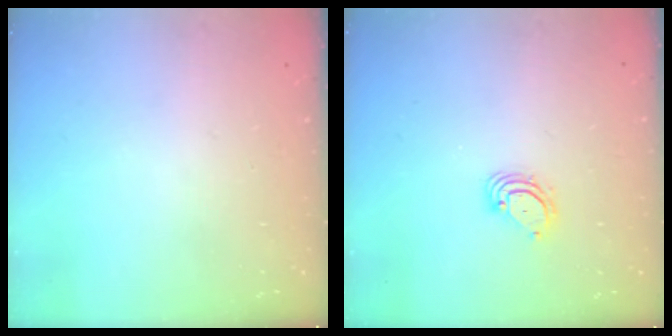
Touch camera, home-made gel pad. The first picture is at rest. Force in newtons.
{"total": 4.3, "press": 4.3, "slide": 0.4}